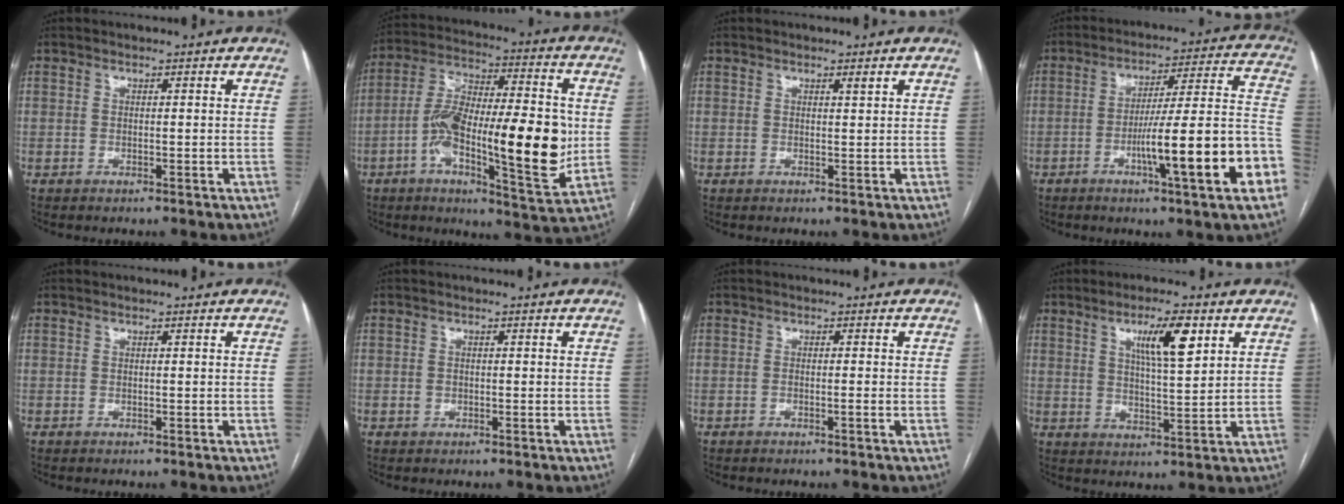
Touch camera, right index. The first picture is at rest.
{"total": 20.9, "force": [-2.9, 4.8, 20.1], "torque": [-0.332, 0.013, -0.044]}
{"total": 0.6, "force": [0.5, -0.1, 0.4], "torque": [-0.010, 0.000, 0.010]}
{"total": 18.9, "force": [-6.9, 0.3, 17.6], "torque": [-0.204, 0.015, -0.098]}
{"total": 0.0}
{"total": 1.0, "force": [-0.2, 0.8, 0.6], "torque": [-0.009, 0.003, 0.001]}
{"total": 0.8, "force": [-0.4, -0.1, 0.7], "torque": [-0.013, 0.004, -0.004]}
{"total": 8.0, "force": [3.8, 1.2, 6.9], "torque": [-0.120, 0.003, 0.065]}